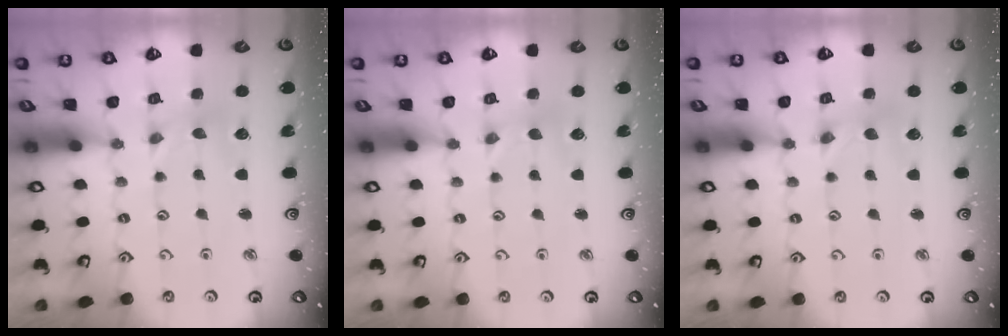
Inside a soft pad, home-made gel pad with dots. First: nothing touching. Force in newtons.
{"total": 0.8, "press": 0.8, "slide": 0.2}
{"total": 0.9, "press": 0.8, "slide": 0.3}